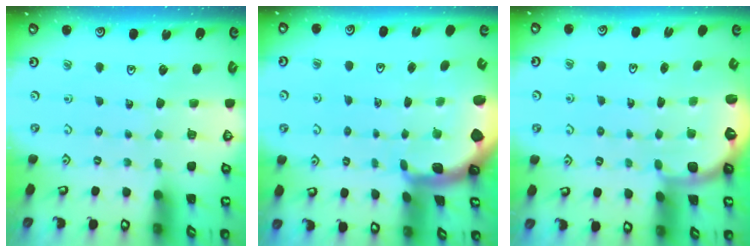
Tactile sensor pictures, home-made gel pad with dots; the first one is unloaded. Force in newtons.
{"total": 1.7, "press": 1.7, "slide": 0.4}
{"total": 2.8, "press": 2.0, "slide": 2.0}